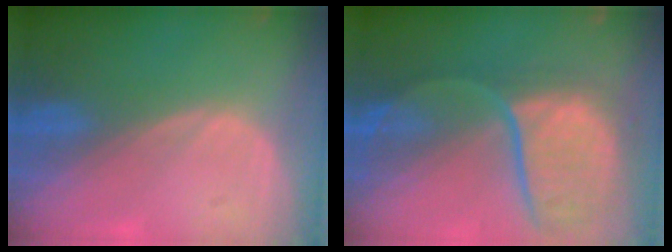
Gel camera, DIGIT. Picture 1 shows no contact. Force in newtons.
{"total": 11.9, "press": 9.8, "slide": 6.7}